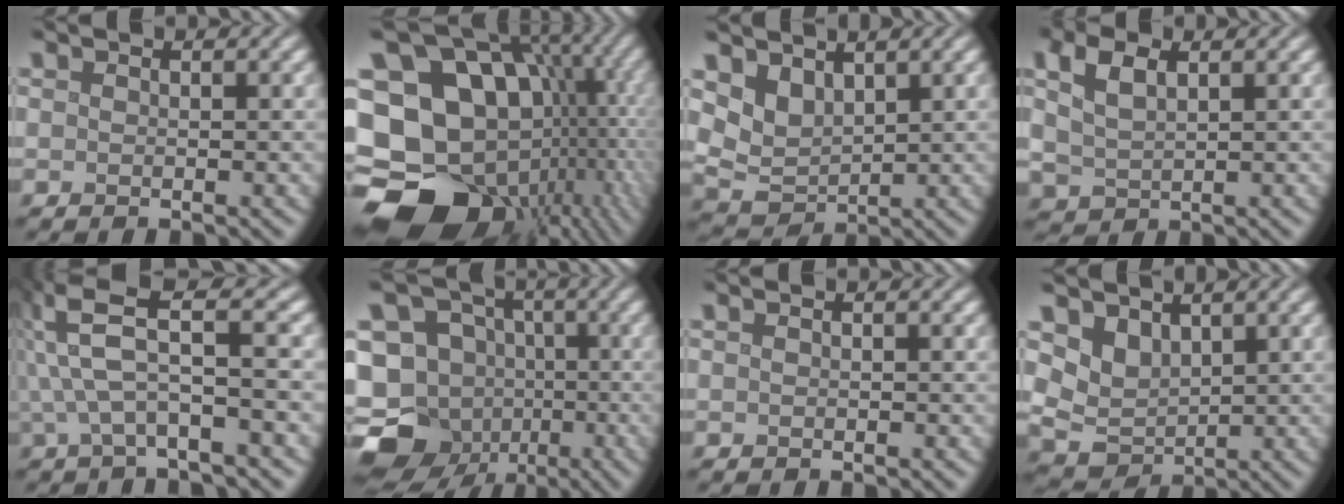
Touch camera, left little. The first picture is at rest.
{"total": 21.7, "force": [-6.0, 16.8, 12.4], "torque": [-0.211, 0.014, -0.079]}
{"total": 3.3, "force": [2.1, 2.0, 1.6], "torque": [-0.043, -0.011, 0.043]}
{"total": 3.7, "force": [1.7, 2.0, 2.6], "torque": [-0.067, 0.005, 0.036]}
{"total": 5.2, "force": [1.3, 1.0, 4.9], "torque": [-0.103, 0.009, 0.021]}
{"total": 14.1, "force": [-6.2, 11.9, 4.3], "torque": [-0.107, -0.024, -0.111]}
{"total": 0.0}
{"total": 3.1, "force": [1.8, 2.2, 1.3], "torque": [-0.032, -0.010, 0.032]}